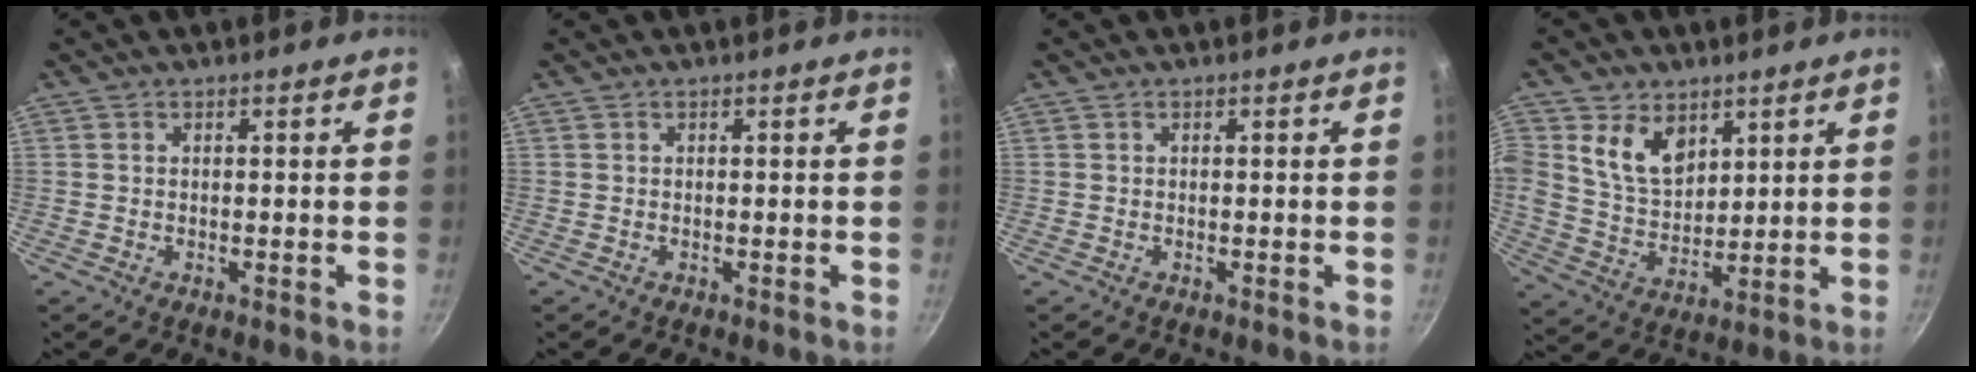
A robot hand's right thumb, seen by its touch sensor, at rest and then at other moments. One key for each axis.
{"total": 0.0}
{"total": 0.0}
{"total": 10.5, "fx": 4.6, "fy": 7.4, "fz": 5.8, "tx": -0.080, "ty": -0.031, "tz": 0.092}